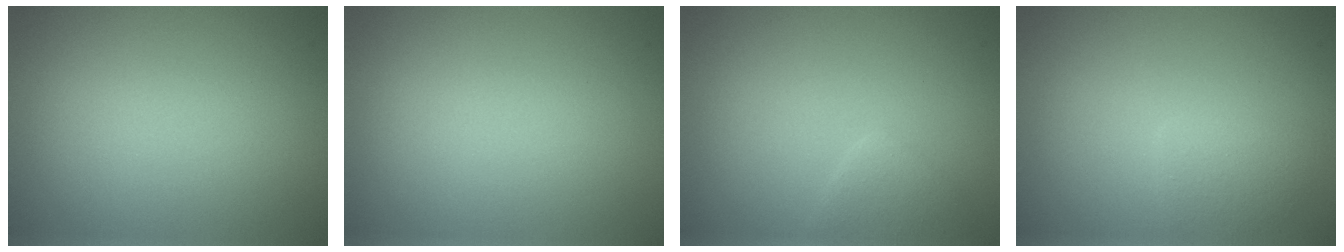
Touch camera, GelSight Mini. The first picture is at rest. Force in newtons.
{"total": 0.0}
{"total": 1.6, "press": 1.6, "slide": 0.1}
{"total": 2.0, "press": 2.0, "slide": 0.1}